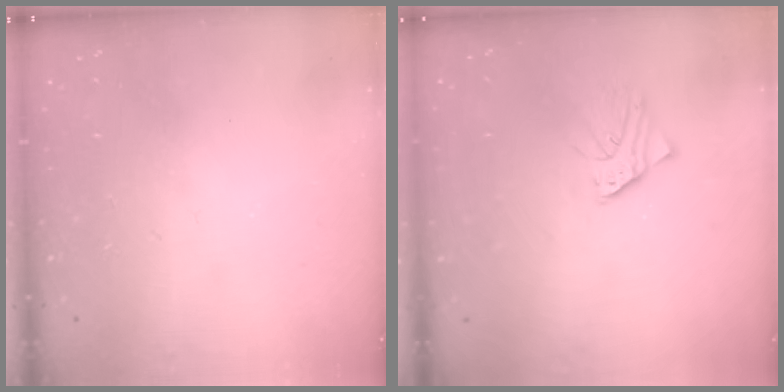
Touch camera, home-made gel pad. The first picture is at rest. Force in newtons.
{"total": 1.6, "press": 1.6, "slide": 0.3}